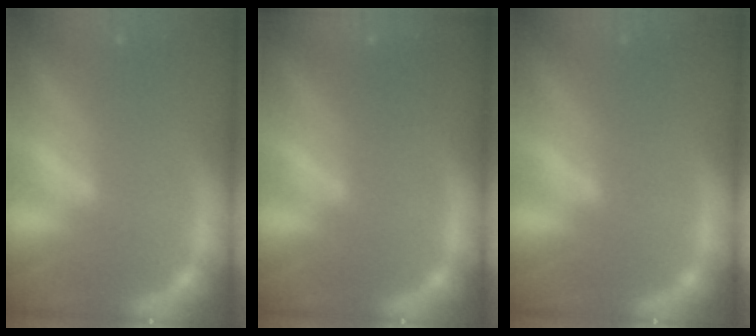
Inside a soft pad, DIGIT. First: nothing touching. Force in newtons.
{"total": 6.0}
{"total": 0.0}